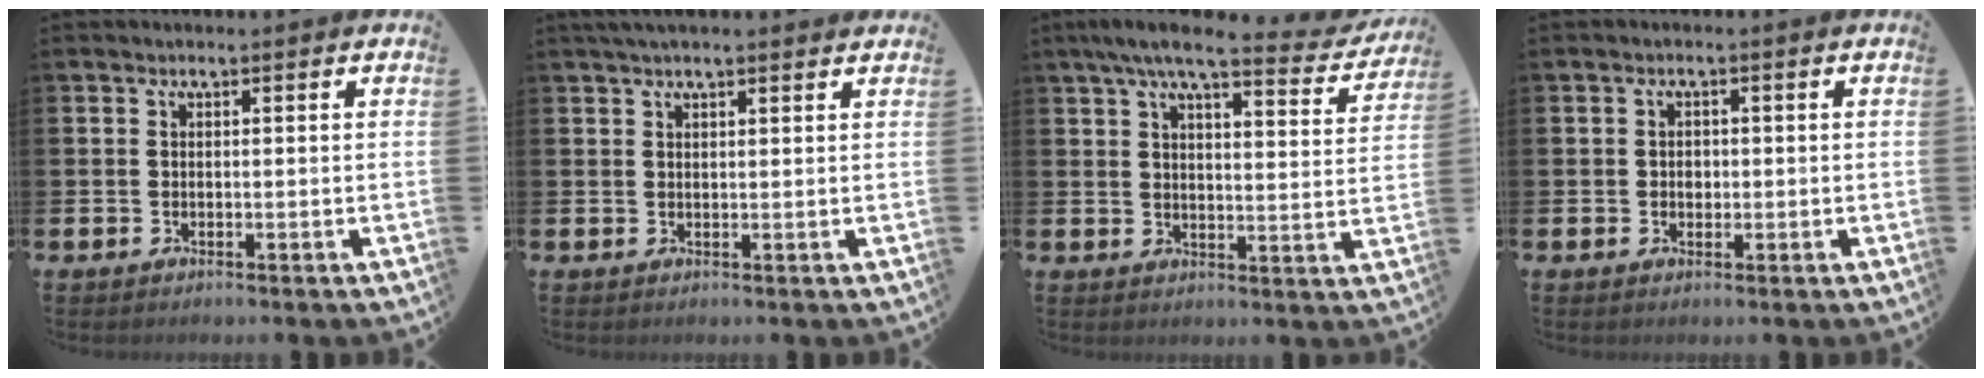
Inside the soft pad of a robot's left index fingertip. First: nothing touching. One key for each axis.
{"total": 2.1, "fx": 1.8, "fy": 0.3, "fz": 0.9, "tx": -0.022, "ty": 0.003, "tz": 0.032}
{"total": 6.8, "fx": 5.8, "fy": 1.0, "fz": 3.5, "tx": -0.077, "ty": -0.029, "tz": 0.096}
{"total": 1.3, "fx": 0.1, "fy": 1.2, "fz": 0.7, "tx": 0.002, "ty": 0.002, "tz": -0.003}